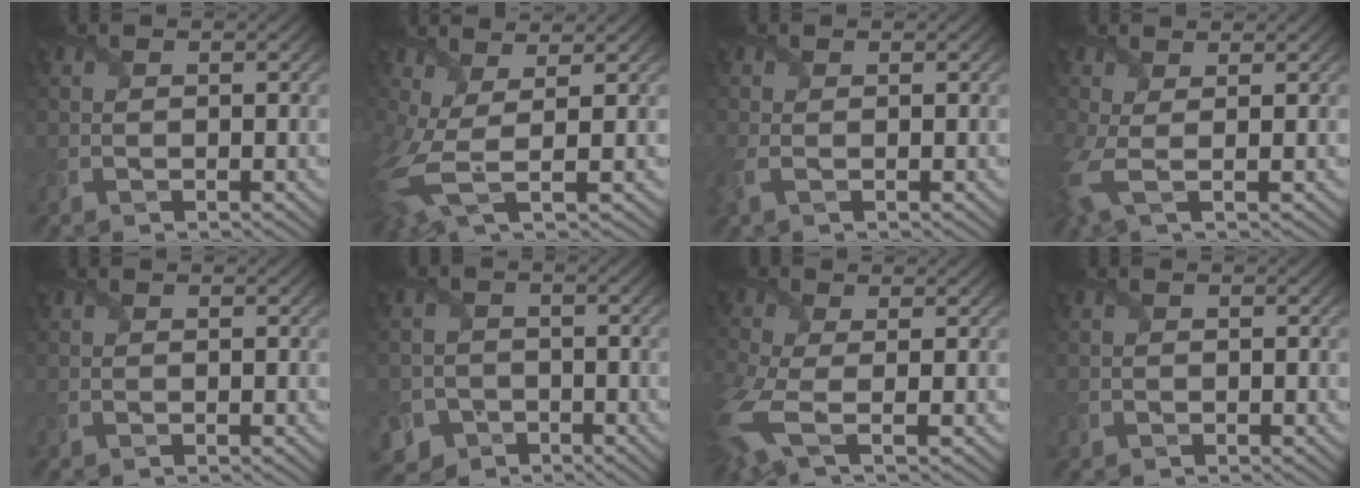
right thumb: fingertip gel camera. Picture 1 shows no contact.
{"total": 7.4, "force": [-0.1, 3.0, 6.7], "torque": [-0.183, -0.019, -0.004]}
{"total": 2.4, "force": [-0.7, 1.3, 1.9], "torque": [-0.063, -0.007, -0.019]}
{"total": 3.7, "force": [0.0, 1.3, 3.5], "torque": [-0.098, -0.005, -0.005]}
{"total": 0.0}
{"total": 5.6, "force": [-3.1, 4.6, 0.4], "torque": [-0.002, -0.013, -0.070]}
{"total": 8.0, "force": [-2.4, 3.8, 6.7], "torque": [-0.197, -0.023, -0.052]}
{"total": 0.6, "force": [-0.3, 0.6, 0.0], "torque": [0.002, -0.005, -0.008]}